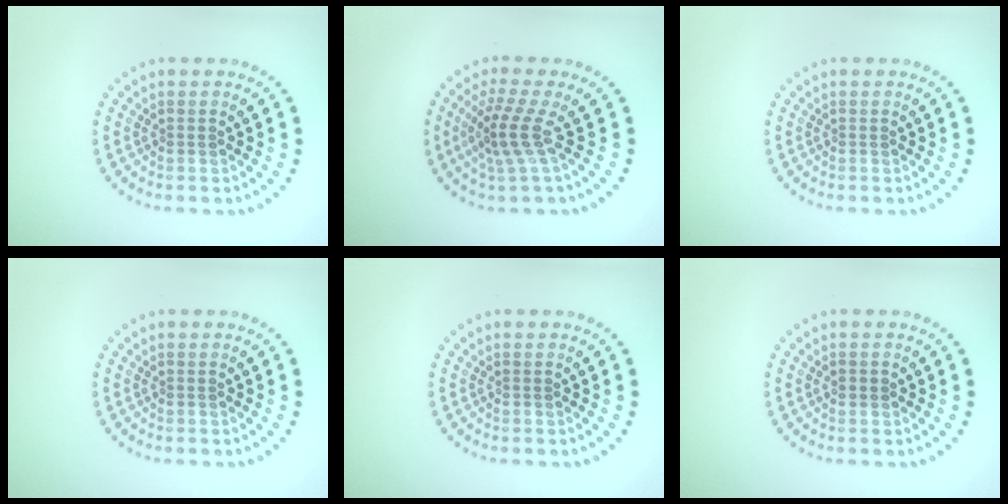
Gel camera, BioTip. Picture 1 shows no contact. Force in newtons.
{"total": 3.2, "press": 2.2, "slide": 2.4}
{"total": 0.0}
{"total": 0.0}
{"total": 0.0}
{"total": 0.9, "press": 0.9, "slide": 0.1}